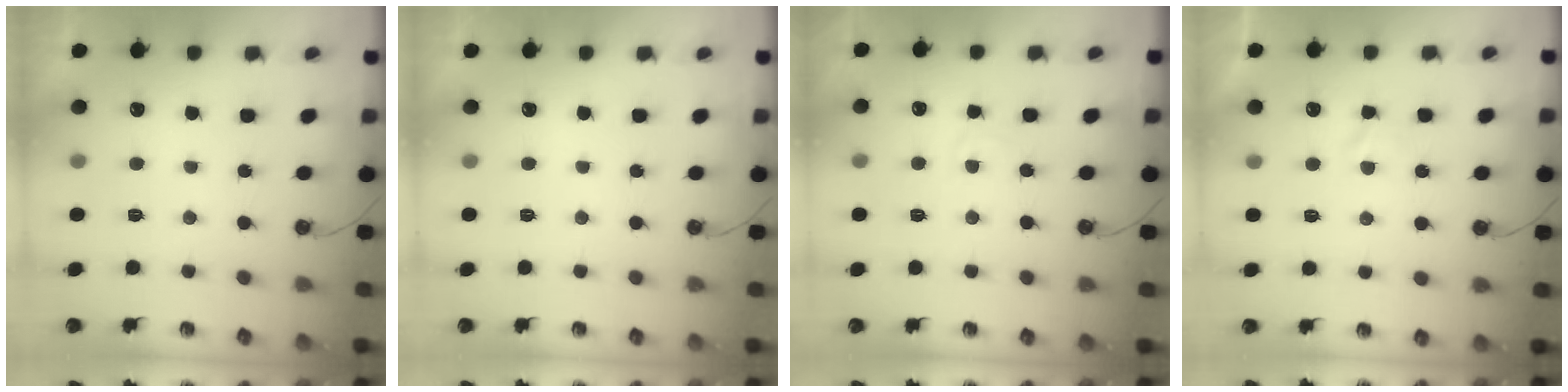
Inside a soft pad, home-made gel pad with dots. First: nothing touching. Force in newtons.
{"total": 0.0}
{"total": 5.0, "press": 5.0, "slide": 0.7}
{"total": 3.0, "press": 3.0, "slide": 0.5}